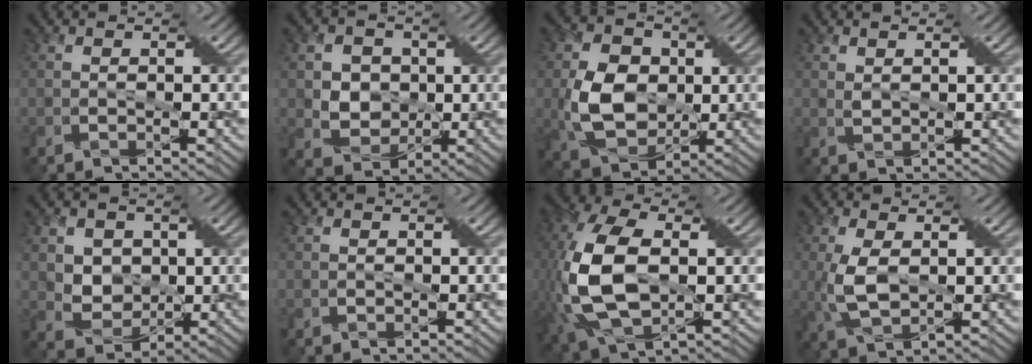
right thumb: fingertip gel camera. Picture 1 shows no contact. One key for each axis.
{"total": 5.2, "fx": 0.6, "fy": 4.7, "fz": 2.1, "tx": -0.061, "ty": 0.003, "tz": 0.004}
{"total": 8.9, "fx": -0.2, "fy": 6.7, "fz": 5.9, "tx": -0.138, "ty": -0.001, "tz": 0.000}
{"total": 1.2, "fx": 1.0, "fy": 0.2, "fz": 0.7, "tx": -0.020, "ty": 0.004, "tz": 0.021}
{"total": 4.4, "fx": 1.2, "fy": 3.8, "fz": 1.8, "tx": -0.050, "ty": -0.007, "tz": 0.018}
{"total": 0.0}
{"total": 14.4, "fx": -0.9, "fy": 8.0, "fz": 11.9, "tx": -0.288, "ty": -0.013, "tz": -0.005}
{"total": 5.7, "fx": 0.2, "fy": 2.7, "fz": 5.0, "tx": -0.121, "ty": -0.002, "tz": 0.010}